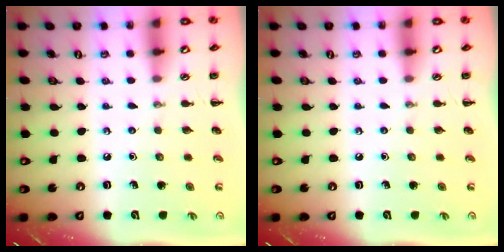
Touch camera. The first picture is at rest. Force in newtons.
{"total": 0.0}